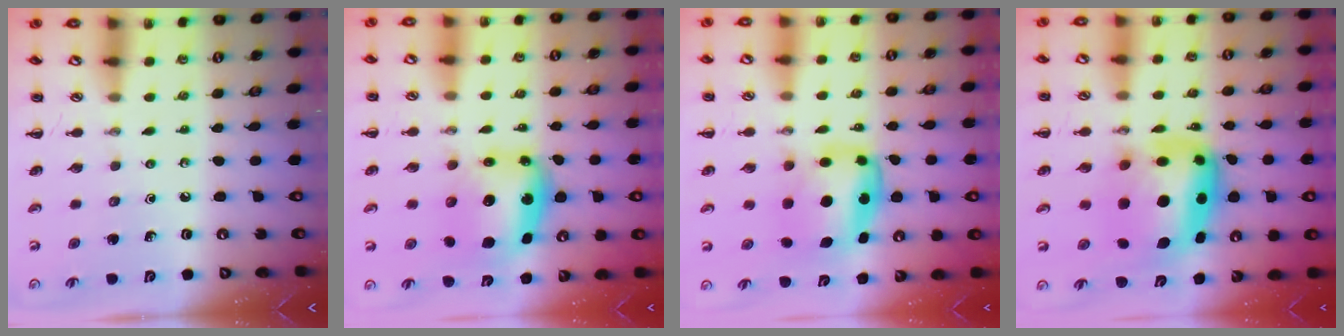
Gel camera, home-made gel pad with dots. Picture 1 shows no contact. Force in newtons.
{"total": 7.0, "press": 6.9, "slide": 1.2}
{"total": 6.2, "press": 6.0, "slide": 1.5}
{"total": 11.2, "press": 10.8, "slide": 3.1}